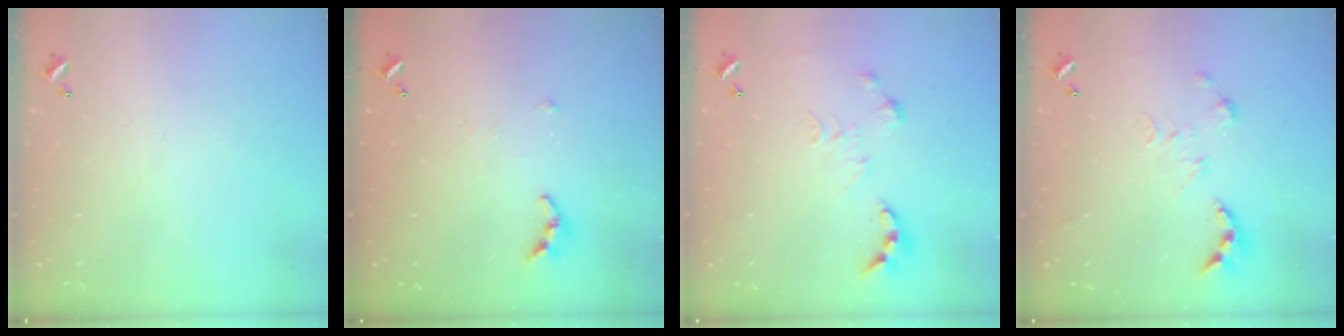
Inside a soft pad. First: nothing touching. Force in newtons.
{"total": 5.8, "press": 5.8, "slide": 0.1}
{"total": 0.0}
{"total": 0.0}